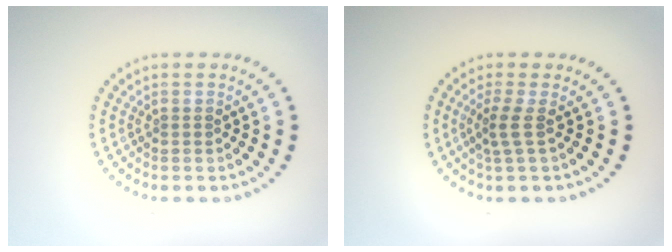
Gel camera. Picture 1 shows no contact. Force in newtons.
{"total": 1.9, "press": 1.3, "slide": 1.4}